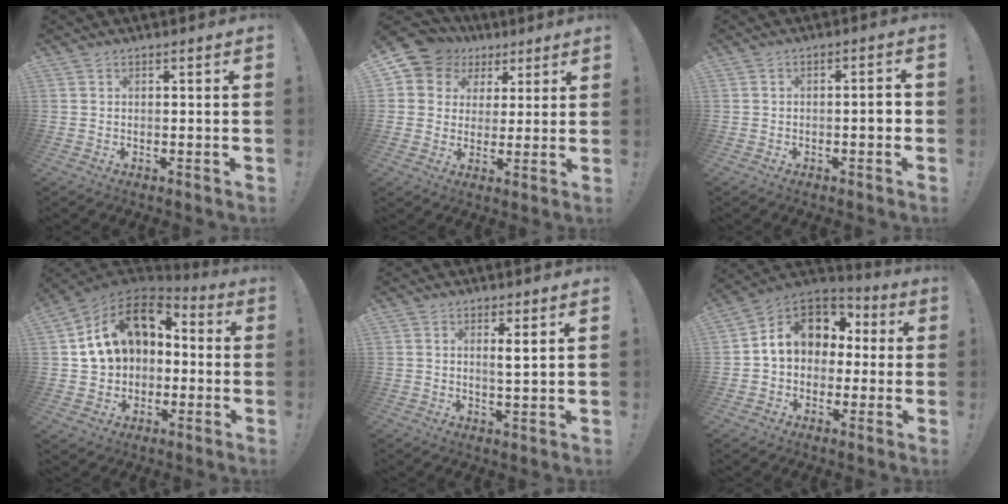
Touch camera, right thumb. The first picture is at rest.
{"total": 8.4, "force": [3.6, 7.3, 2.1], "torque": [-0.039, -0.020, 0.073]}
{"total": 3.1, "force": [-1.0, 0.9, 2.8], "torque": [-0.051, 0.011, -0.018]}
{"total": 17.1, "force": [4.9, 12.3, 10.8], "torque": [-0.174, 0.000, 0.093]}
{"total": 3.5, "force": [1.6, 0.1, 3.1], "torque": [-0.046, -0.014, 0.022]}
{"total": 12.8, "force": [3.1, 10.0, 7.2], "torque": [-0.114, 0.003, 0.062]}